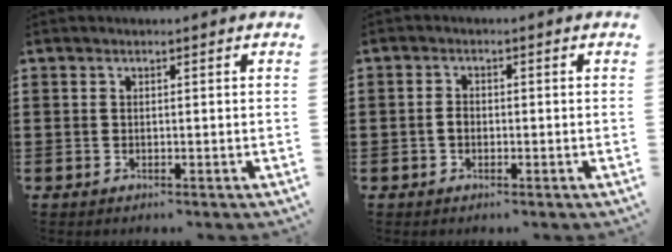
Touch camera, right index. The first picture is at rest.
{"total": 1.7, "force": [-0.5, 1.1, 1.2], "torque": [-0.024, 0.004, -0.009]}